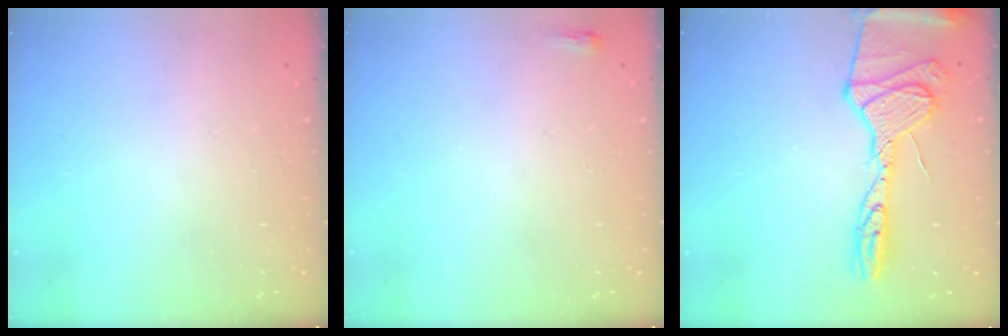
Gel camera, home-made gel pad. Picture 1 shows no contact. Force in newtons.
{"total": 2.0, "press": 2.0, "slide": 0.5}
{"total": 18.9, "press": 18.8, "slide": 1.9}